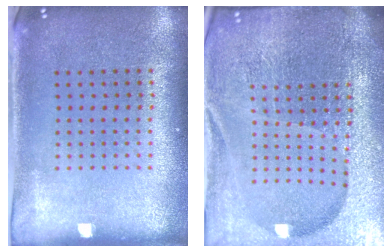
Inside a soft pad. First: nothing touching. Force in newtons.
{"total": 6.9, "press": 5.9, "slide": 3.5}